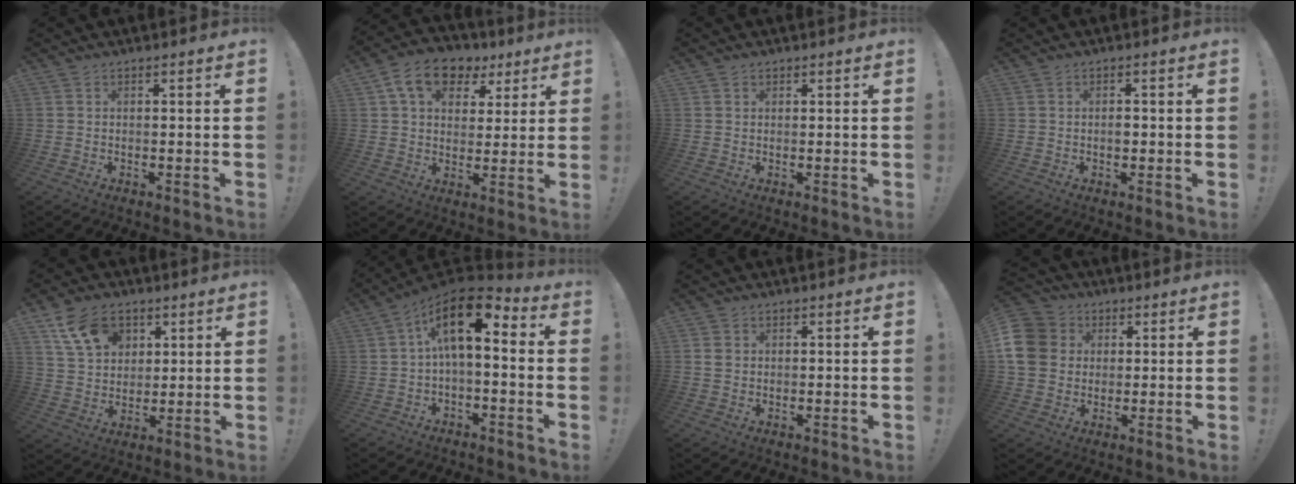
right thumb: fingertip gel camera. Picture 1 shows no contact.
{"total": 13.2, "force": [6.4, 9.2, 7.1], "torque": [-0.111, -0.023, 0.119]}
{"total": 0.9, "force": [0.6, 0.7, 0.1], "torque": [-0.001, 0.000, 0.011]}
{"total": 1.6, "force": [-0.5, 1.0, 1.2], "torque": [-0.013, 0.002, -0.010]}
{"total": 13.0, "force": [6.4, 9.4, 6.3], "torque": [-0.104, -0.020, 0.128]}
{"total": 13.3, "force": [3.4, 5.5, 11.6], "torque": [-0.198, -0.015, 0.056]}
{"total": 2.0, "force": [0.6, 1.7, 0.9], "torque": [-0.009, 0.001, 0.011]}
{"total": 12.0, "force": [2.1, 10.5, 5.4], "torque": [-0.094, 0.002, 0.044]}